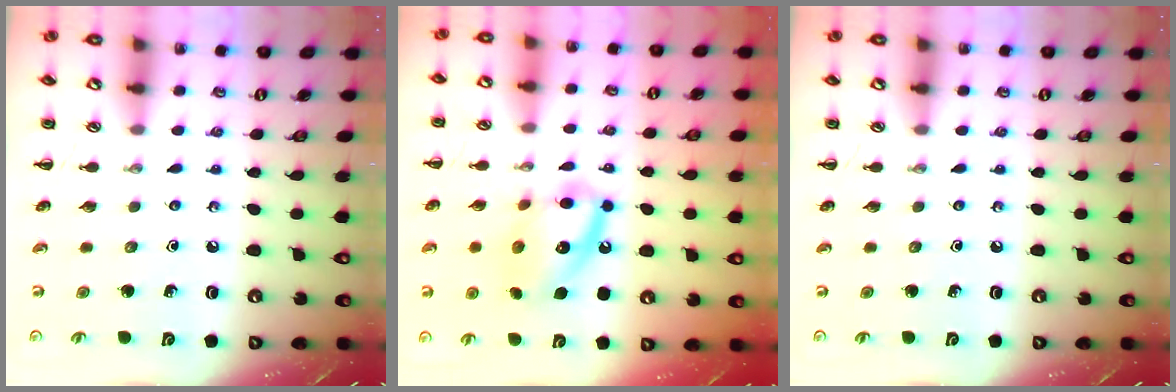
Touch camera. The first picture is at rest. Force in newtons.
{"total": 12.9, "press": 12.8, "slide": 1.5}
{"total": 0.0}